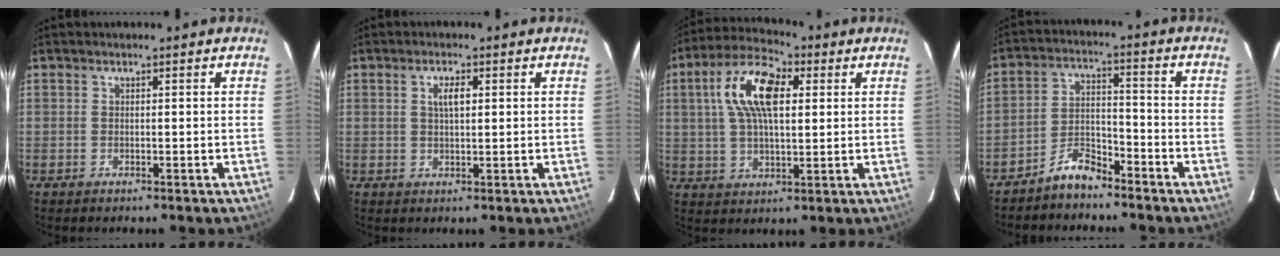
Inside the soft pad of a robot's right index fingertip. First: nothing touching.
{"total": 2.9, "force": [0.8, 1.0, 2.5], "torque": [-0.047, 0.005, 0.015]}
{"total": 13.5, "force": [3.7, 6.2, 11.4], "torque": [-0.216, 0.028, 0.062]}
{"total": 6.1, "force": [-5.3, 2.3, 2.1], "torque": [-0.052, 0.024, -0.097]}